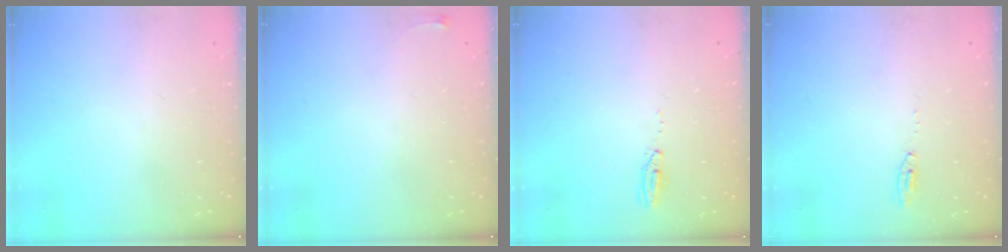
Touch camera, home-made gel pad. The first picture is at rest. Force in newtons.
{"total": 2.6, "press": 2.6, "slide": 0.6}
{"total": 3.8, "press": 3.7, "slide": 1.1}
{"total": 4.1, "press": 4.1, "slide": 0.4}